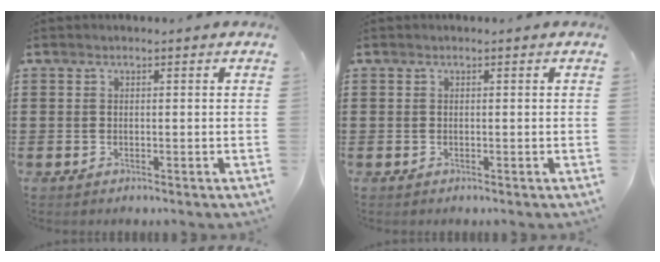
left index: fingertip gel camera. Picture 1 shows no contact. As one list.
[{"total": 0.0}]